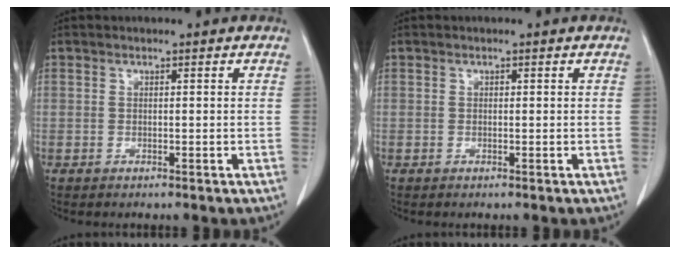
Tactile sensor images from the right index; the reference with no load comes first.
{"total": 0.0}